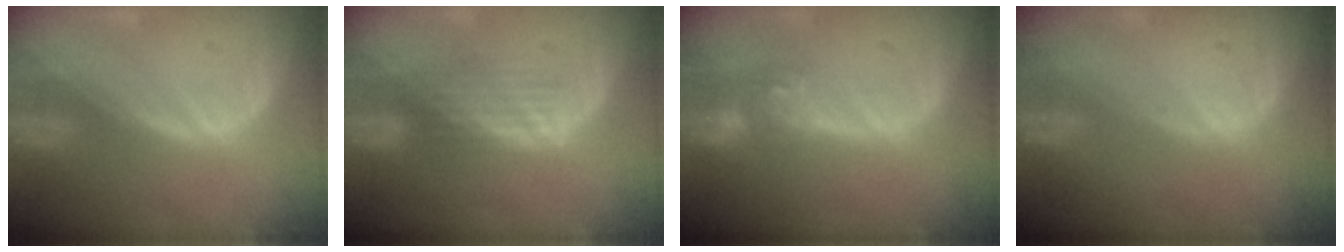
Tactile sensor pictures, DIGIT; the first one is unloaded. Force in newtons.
{"total": 4.2, "press": 3.4, "slide": 2.5}
{"total": 4.6, "press": 4.2, "slide": 1.9}
{"total": 0.0}